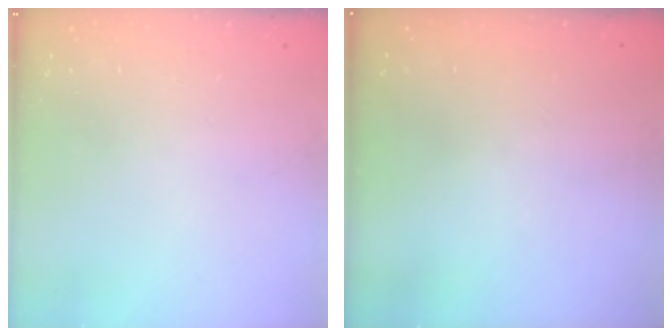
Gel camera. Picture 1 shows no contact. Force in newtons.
{"total": 2.9, "press": 2.9, "slide": 0.3}